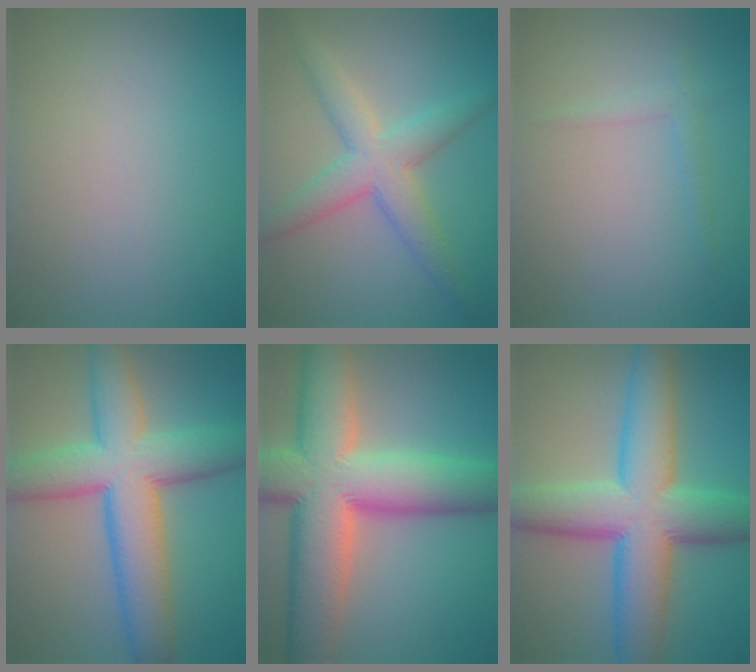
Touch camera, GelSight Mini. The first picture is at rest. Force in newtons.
{"total": 4.9, "press": 4.9, "slide": 0.1}
{"total": 1.2, "press": 1.2, "slide": 0.1}
{"total": 10.1, "press": 10.1, "slide": 0.5}
{"total": 14.2, "press": 14.2, "slide": 0.9}
{"total": 10.8, "press": 10.8, "slide": 0.0}